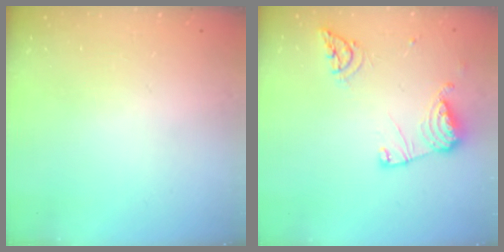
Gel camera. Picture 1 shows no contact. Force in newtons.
{"total": 12.6, "press": 12.5, "slide": 1.5}